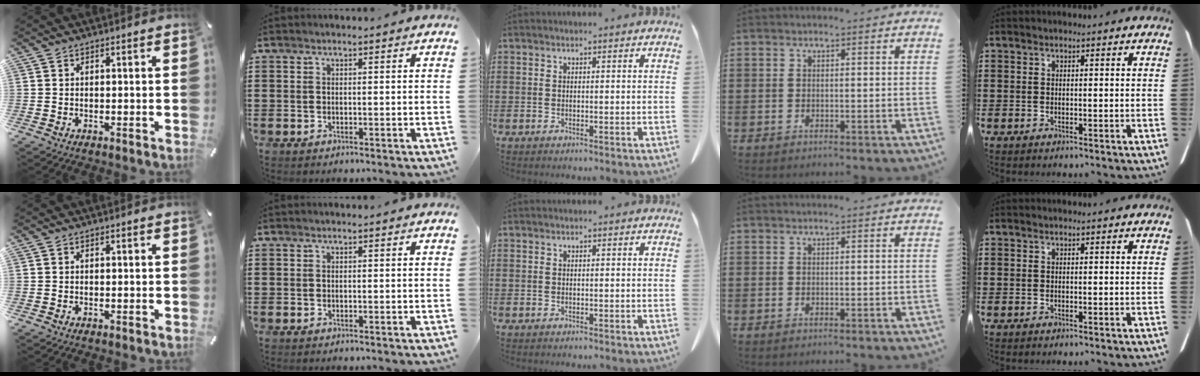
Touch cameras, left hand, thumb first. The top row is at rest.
{}